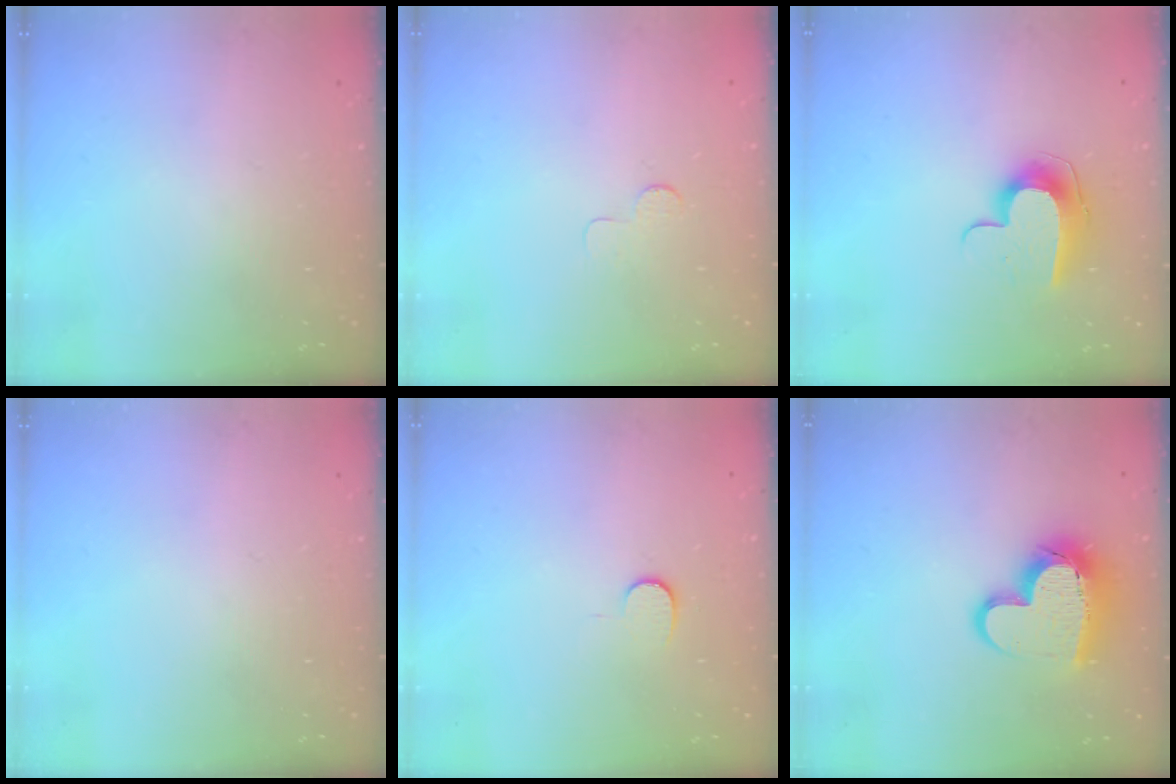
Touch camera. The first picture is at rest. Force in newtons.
{"total": 3.0, "press": 2.9, "slide": 0.3}
{"total": 9.8, "press": 9.8, "slide": 0.1}
{"total": 0.0}
{"total": 6.0, "press": 6.0, "slide": 0.5}
{"total": 15.0, "press": 14.9, "slide": 1.2}